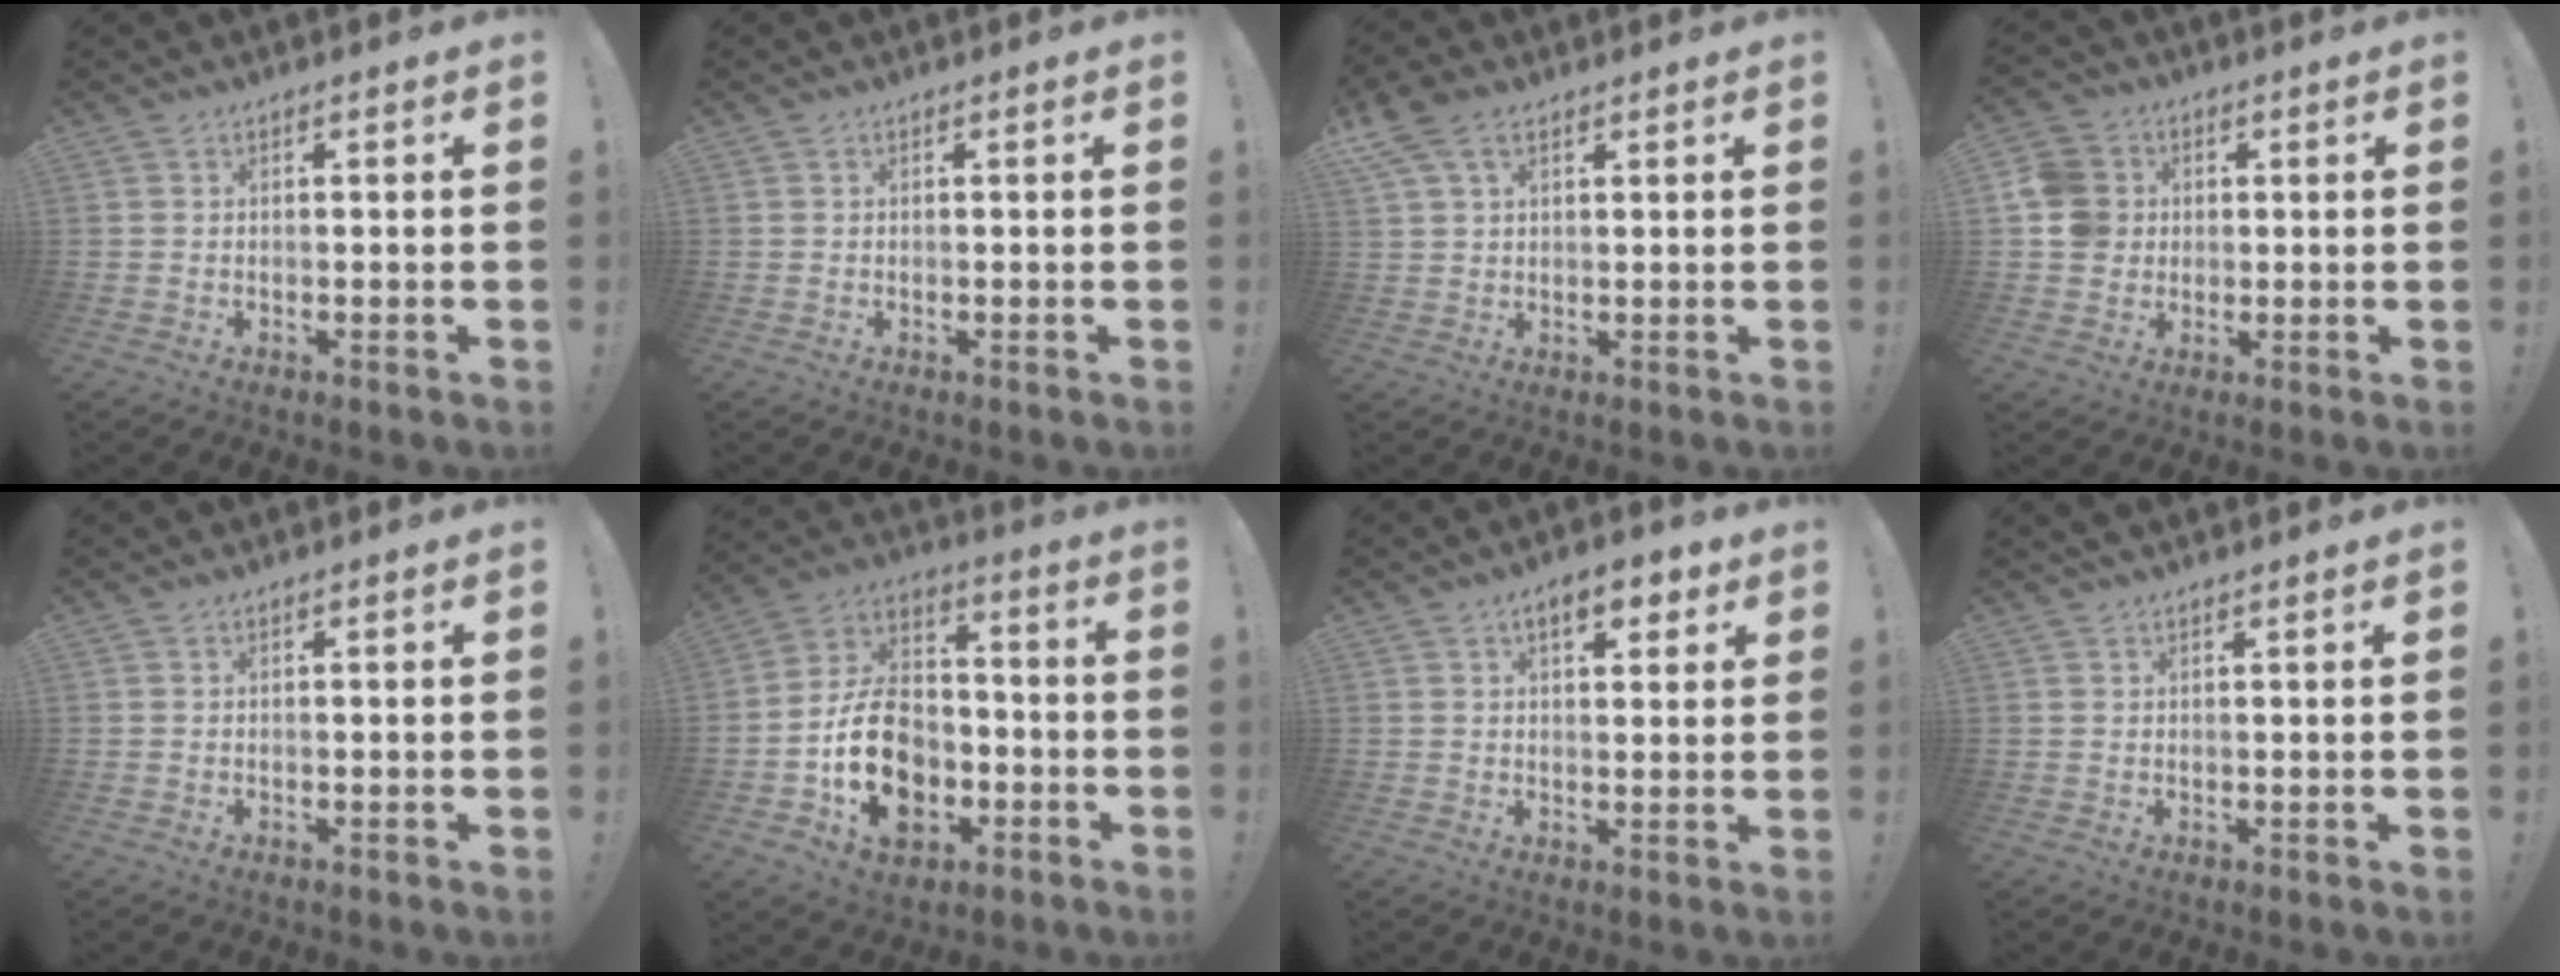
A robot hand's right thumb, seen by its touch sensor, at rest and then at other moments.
{"total": 0.0}
{"total": 7.7, "force": [4.1, 4.6, 4.7], "torque": [-0.097, -0.004, 0.082]}
{"total": 9.1, "force": [0.8, 8.5, 3.2], "torque": [-0.062, 0.005, 0.018]}
{"total": 0.0}
{"total": 18.8, "force": [-6.0, 13.8, 11.3], "torque": [-0.179, 0.045, -0.093]}
{"total": 6.7, "force": [3.7, 3.0, 4.8], "torque": [-0.059, -0.009, 0.060]}
{"total": 1.4, "force": [1.2, -0.1, 0.6], "torque": [-0.004, -0.004, 0.020]}